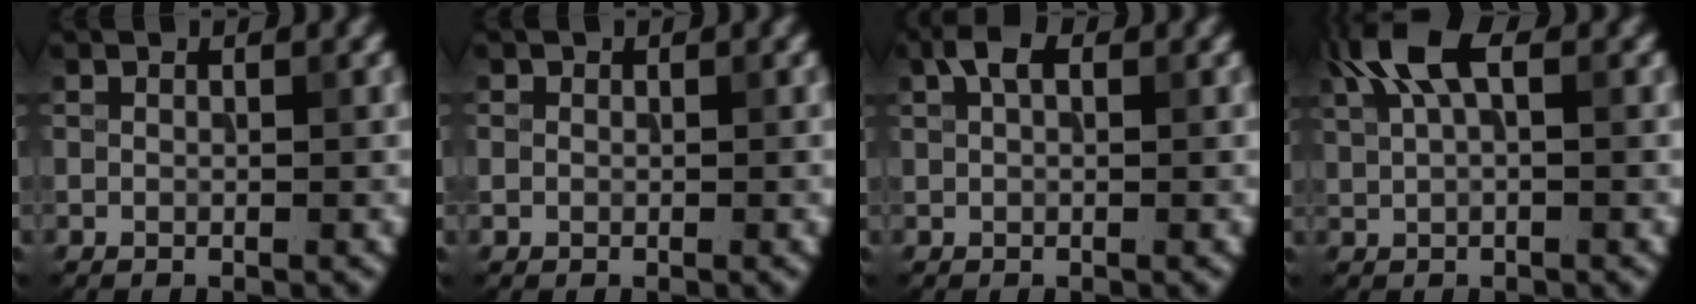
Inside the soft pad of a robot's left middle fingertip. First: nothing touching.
{"total": 0.7, "force": [0.0, 0.7, 0.1], "torque": [0.002, -0.001, -0.002]}
{"total": 2.2, "force": [1.0, 1.2, 1.6], "torque": [-0.026, 0.008, 0.013]}
{"total": 4.9, "force": [2.3, 1.8, 3.9], "torque": [-0.084, 0.010, 0.041]}